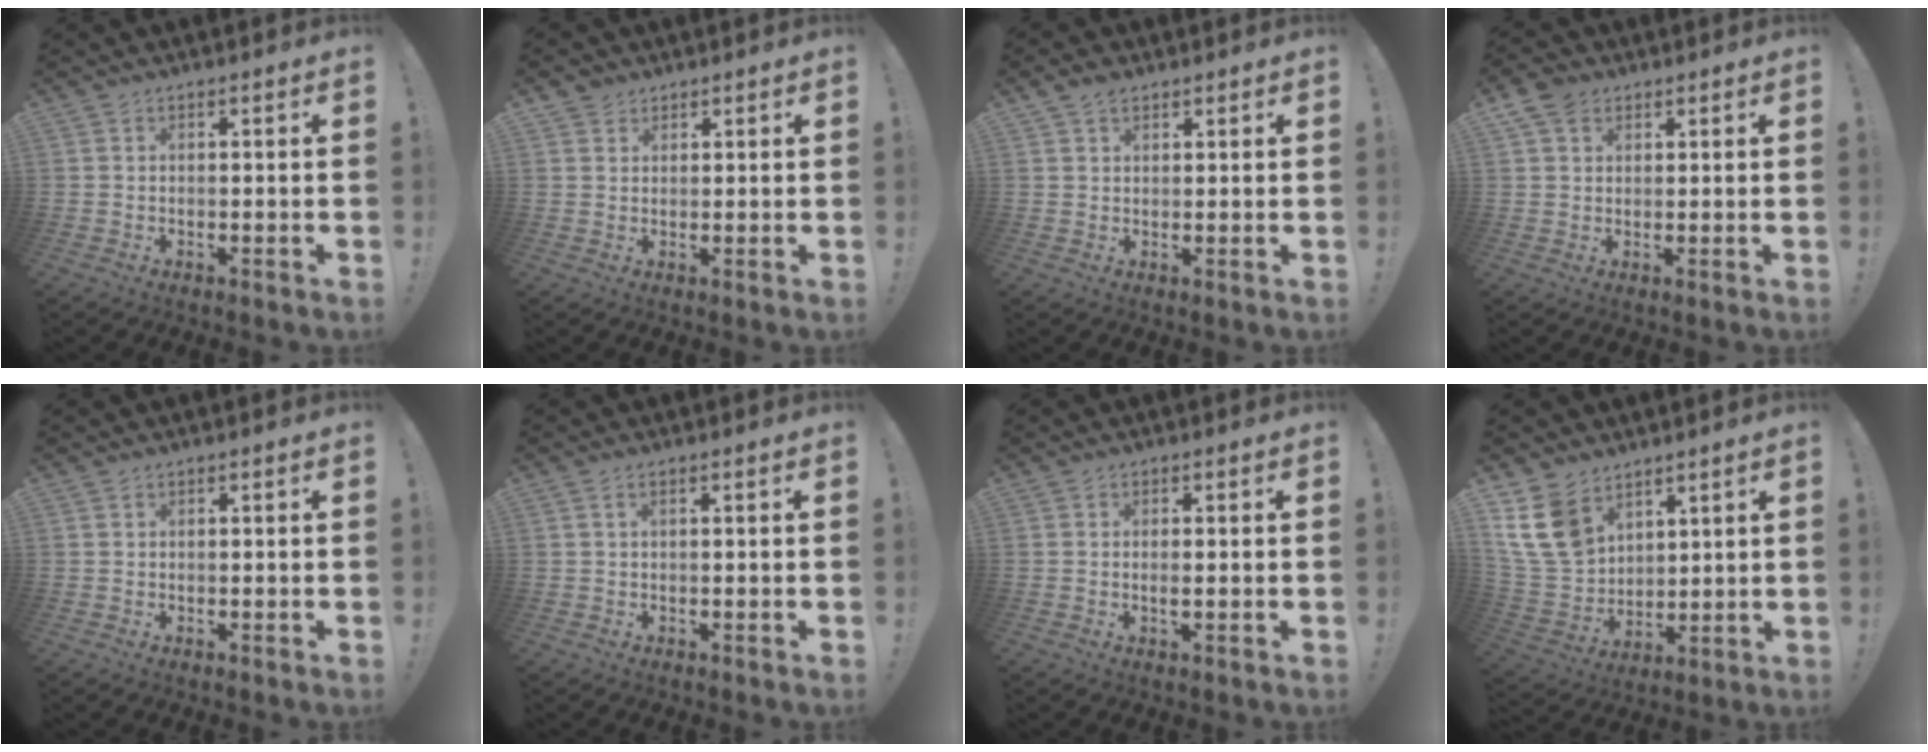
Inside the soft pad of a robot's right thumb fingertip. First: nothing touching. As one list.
[{"total": 2.8, "force": [2.1, 1.9, 0.1], "torque": [0.007, -0.012, 0.036]}, {"total": 3.2, "force": [2.2, 1.8, 1.3], "torque": [-0.018, -0.010, 0.041]}, {"total": 5.5, "force": [2.9, 4.0, 2.2], "torque": [-0.035, -0.005, 0.057]}, {"total": 0.0}, {"total": 1.2, "force": [0.3, 0.2, 1.1], "torque": [-0.023, 0.002, 0.005]}, {"total": 1.6, "force": [-0.2, 0.2, 1.5], "torque": [-0.019, -0.005, -0.004]}, {"total": 15.2, "force": [8.8, 9.9, 7.3], "torque": [-0.153, -0.050, 0.174]}]